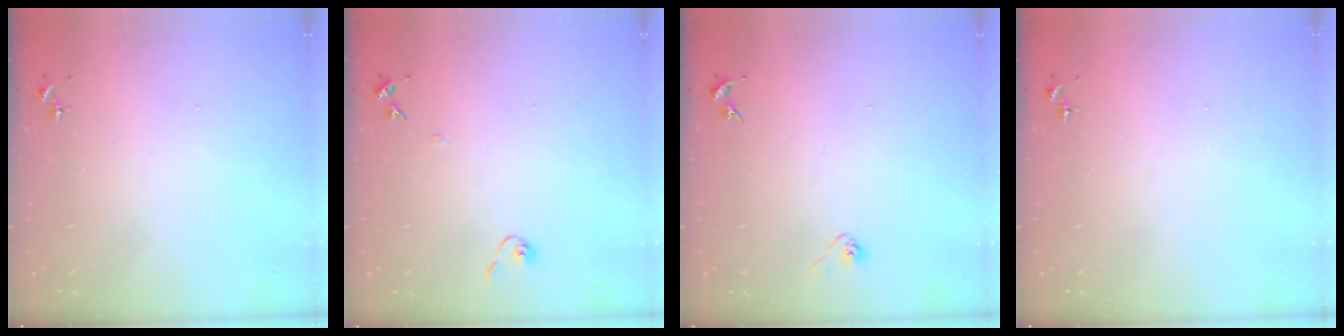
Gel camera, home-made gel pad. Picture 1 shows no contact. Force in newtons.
{"total": 6.8, "press": 6.8, "slide": 0.6}
{"total": 3.8, "press": 3.7, "slide": 1.0}
{"total": 0.0}